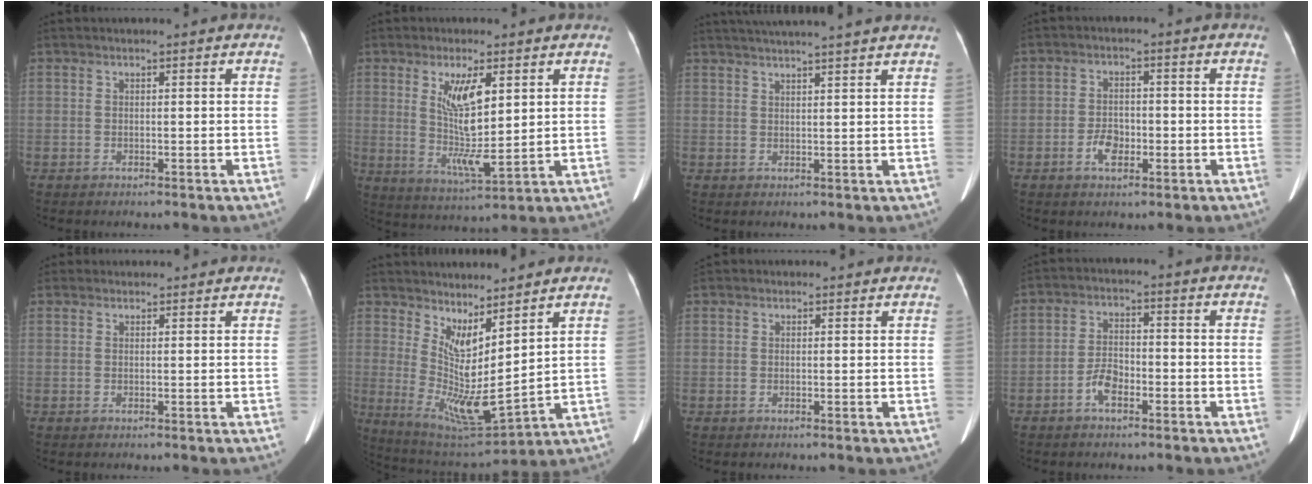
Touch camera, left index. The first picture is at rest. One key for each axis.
{"total": 8.6, "fx": 2.5, "fy": 1.5, "fz": 8.1, "tx": -0.155, "ty": -0.016, "tz": 0.050}
{"total": 12.9, "fx": 11.7, "fy": -0.9, "fz": 5.4, "tx": -0.093, "ty": 0.013, "tz": 0.152}
{"total": 4.0, "fx": -1.6, "fy": 2.1, "fz": 3.0, "tx": -0.060, "ty": 0.004, "tz": -0.027}
{"total": 2.8, "fx": 2.7, "fy": 0.8, "fz": -0.1, "tx": -0.002, "ty": 0.018, "tz": 0.039}
{"total": 9.2, "fx": 4.7, "fy": 1.7, "fz": 7.8, "tx": -0.158, "ty": -0.024, "tz": 0.108}
{"total": 1.8, "fx": 1.7, "fy": 0.6, "fz": -0.1, "tx": -0.002, "ty": 0.011, "tz": 0.025}
{"total": 4.1, "fx": -2.3, "fy": 1.7, "fz": 2.9, "tx": -0.061, "ty": 0.007, "tz": -0.045}